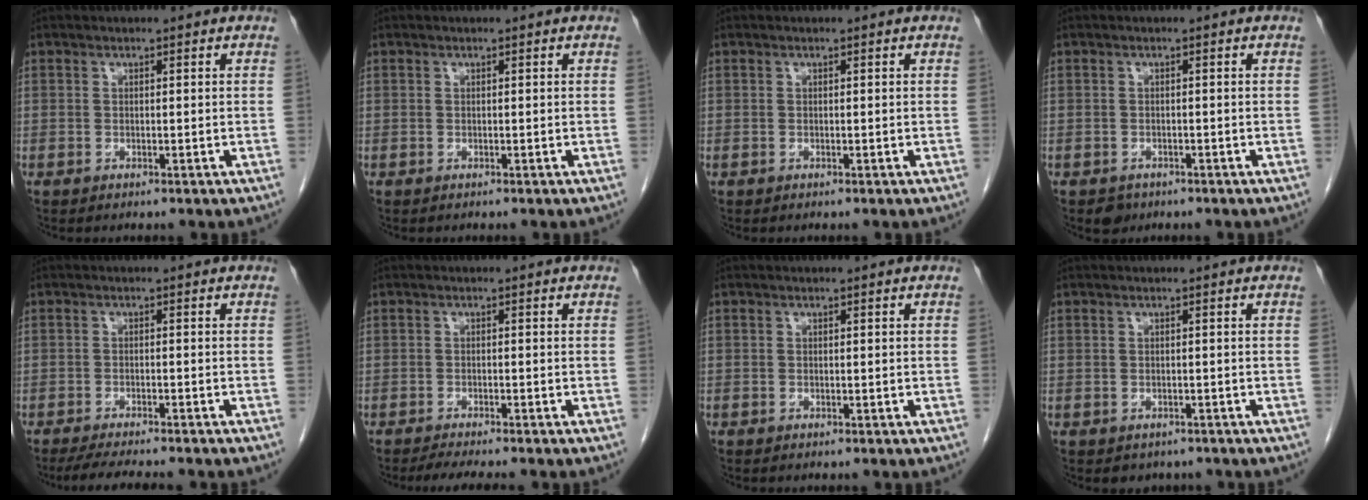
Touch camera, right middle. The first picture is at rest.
{"total": 0.0}
{"total": 0.0}
{"total": 1.9, "force": [-1.3, 1.3, 0.5], "torque": [-0.009, 0.002, -0.015]}
{"total": 8.2, "force": [-7.1, 0.6, 4.1], "torque": [-0.056, -0.014, -0.106]}
{"total": 4.5, "force": [-3.9, -0.1, 2.2], "torque": [-0.035, -0.013, -0.061]}
{"total": 0.0}
{"total": 2.6, "force": [-2.2, 1.5, 0.4], "torque": [-0.008, 0.001, -0.025]}